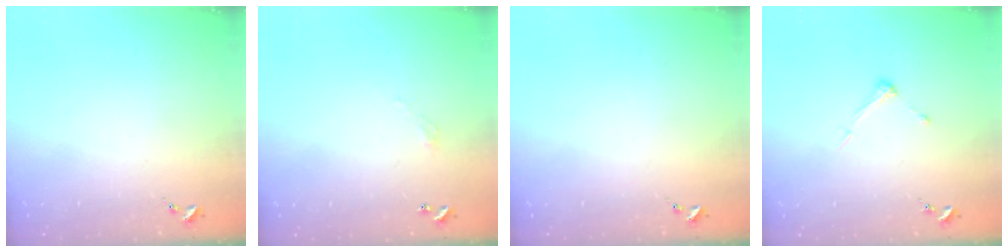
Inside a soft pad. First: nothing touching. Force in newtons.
{"total": 2.7, "press": 2.7, "slide": 0.2}
{"total": 0.0}
{"total": 5.7, "press": 5.7, "slide": 0.4}